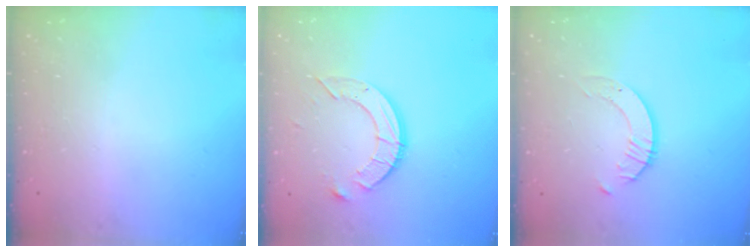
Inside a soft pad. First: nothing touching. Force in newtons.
{"total": 9.8, "press": 9.8, "slide": 0.9}
{"total": 2.1, "press": 2.1, "slide": 0.2}